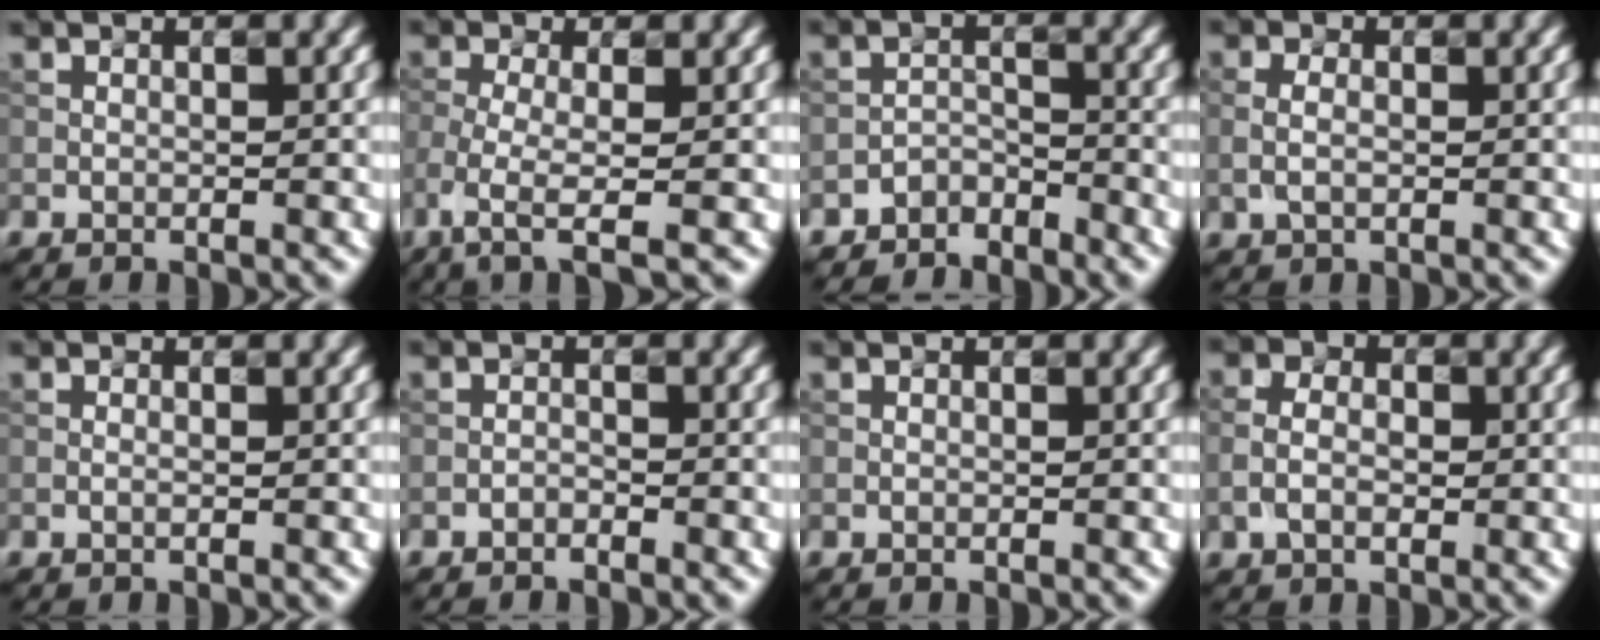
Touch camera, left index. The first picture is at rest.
{"total": 4.5, "force": [-2.5, 1.2, 3.6], "torque": [-0.078, -0.005, -0.053]}
{"total": 2.5, "force": [-2.3, 0.8, -0.2], "torque": [0.007, 0.010, -0.046]}
{"total": 1.4, "force": [-0.2, 1.0, 1.0], "torque": [-0.027, 0.005, -0.005]}
{"total": 0.5, "force": [0.1, 0.3, 0.4], "torque": [0.001, -0.005, -0.007]}
{"total": 0.8, "force": [-0.8, 0.1, 0.2], "torque": [-0.008, 0.005, -0.014]}
{"total": 0.0}
{"total": 2.6, "force": [-0.5, 1.9, 1.7], "torque": [-0.037, 0.007, -0.013]}